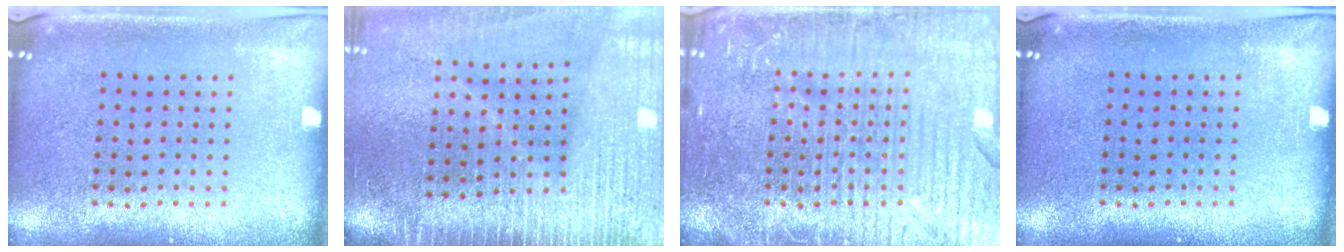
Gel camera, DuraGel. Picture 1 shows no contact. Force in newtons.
{"total": 4.0, "press": 3.3, "slide": 2.1}
{"total": 5.4, "press": 5.3, "slide": 0.7}
{"total": 0.0}